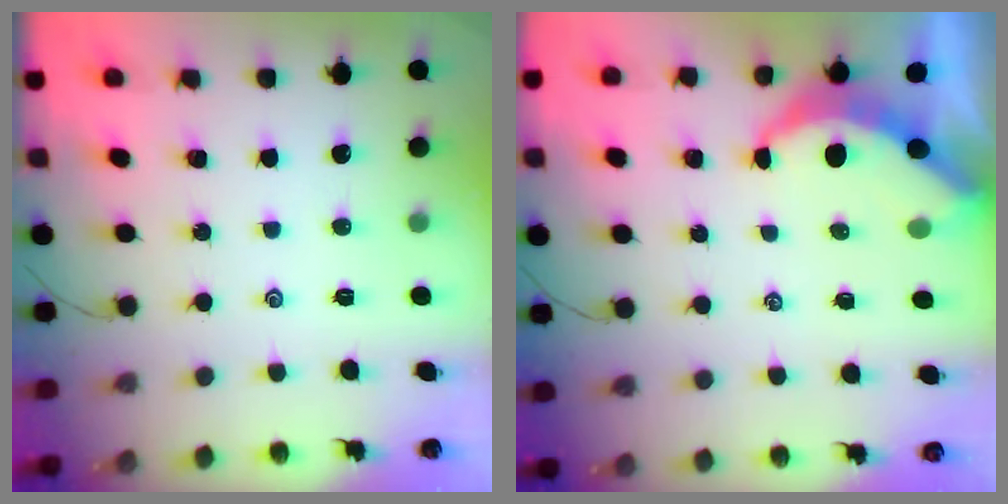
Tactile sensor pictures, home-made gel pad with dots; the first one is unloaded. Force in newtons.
{"total": 5.5, "press": 5.5, "slide": 0.0}